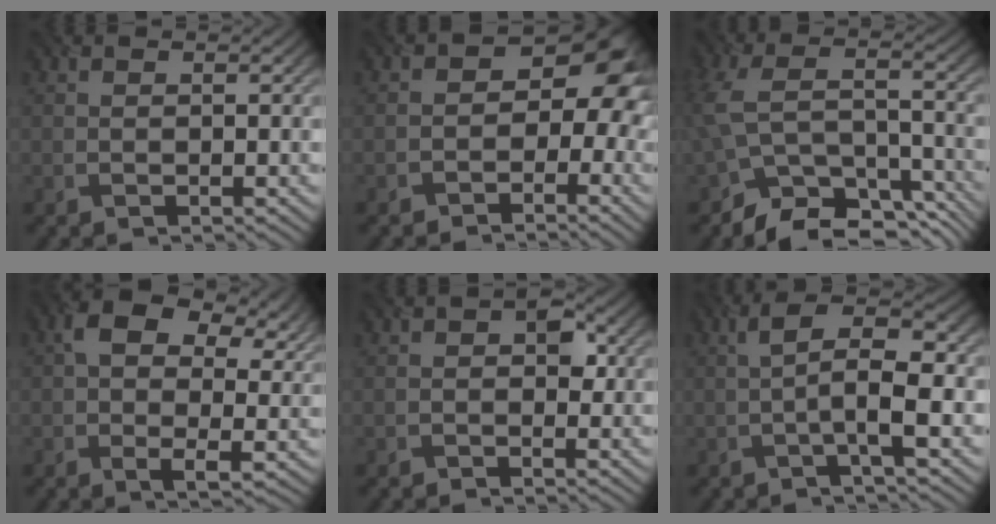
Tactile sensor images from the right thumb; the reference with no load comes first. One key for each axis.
{"total": 7.1, "fx": -1.6, "fy": 5.0, "fz": 4.8, "tx": -0.032, "ty": 0.003, "tz": -0.039}
{"total": 10.7, "fx": -7.5, "fy": 5.4, "fz": 5.3, "tx": -0.117, "ty": -0.019, "tz": -0.125}
{"total": 10.9, "fx": 3.2, "fy": 7.0, "fz": 7.8, "tx": -0.142, "ty": -0.009, "tz": 0.060}
{"total": 2.0, "fx": -0.2, "fy": 1.5, "fz": 1.3, "tx": -0.012, "ty": -0.003, "tz": -0.006}
{"total": 6.5, "fx": -1.0, "fy": 1.8, "fz": 6.2, "tx": -0.107, "ty": 0.016, "tz": -0.024}